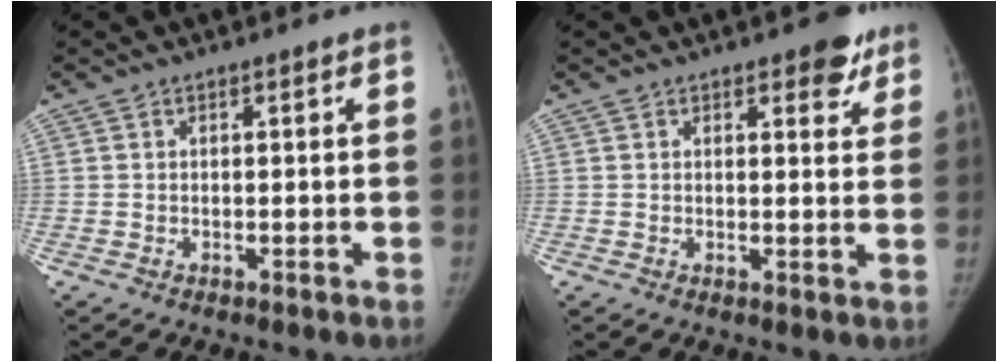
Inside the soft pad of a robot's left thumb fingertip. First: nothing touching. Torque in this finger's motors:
{"motor_torque": [1.24, 0.56, 0.71, -0.42, 0.13]}